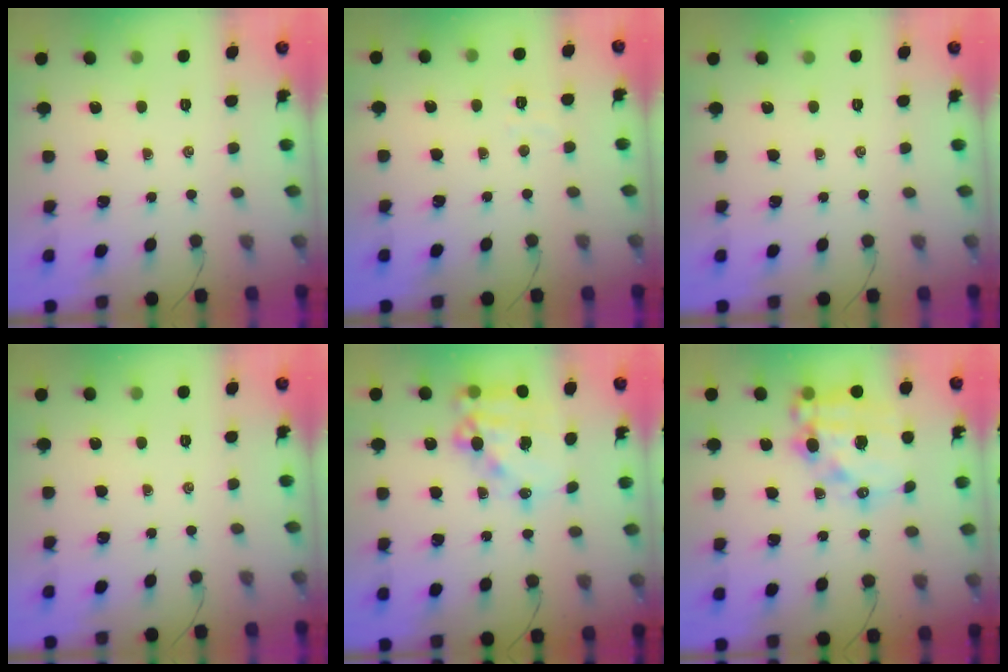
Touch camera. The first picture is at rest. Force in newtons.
{"total": 3.6, "press": 3.4, "slide": 0.9}
{"total": 0.0}
{"total": 0.0}
{"total": 14.8, "press": 14.5, "slide": 3.1}
{"total": 16.7, "press": 16.3, "slide": 3.6}